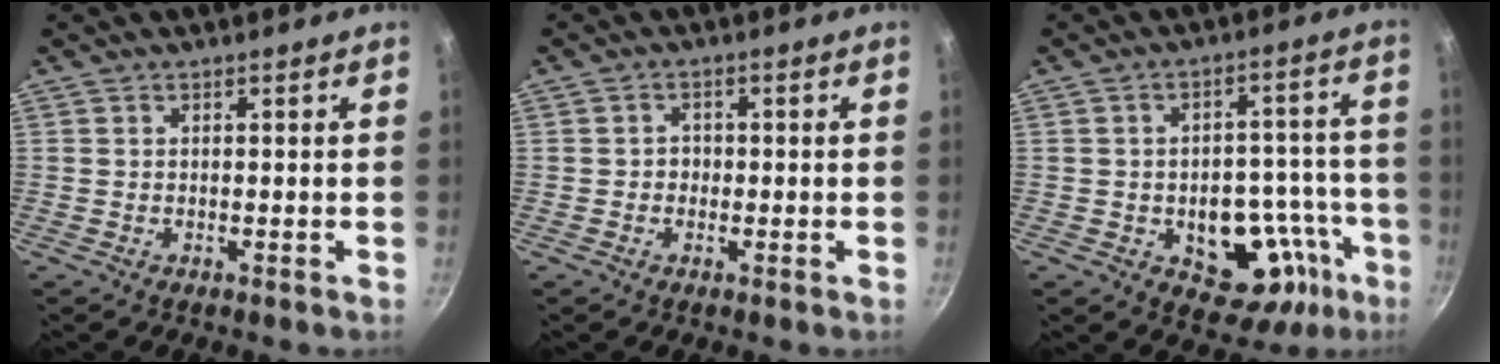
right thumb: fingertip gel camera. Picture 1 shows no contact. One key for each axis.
{"total": 1.9, "fx": -0.4, "fy": 1.8, "fz": 0.7, "tx": 0.002, "ty": 0.004, "tz": -0.008}
{"total": 17.4, "fx": -6.4, "fy": 11.4, "fz": 11.4, "tx": -0.084, "ty": 0.038, "tz": -0.070}